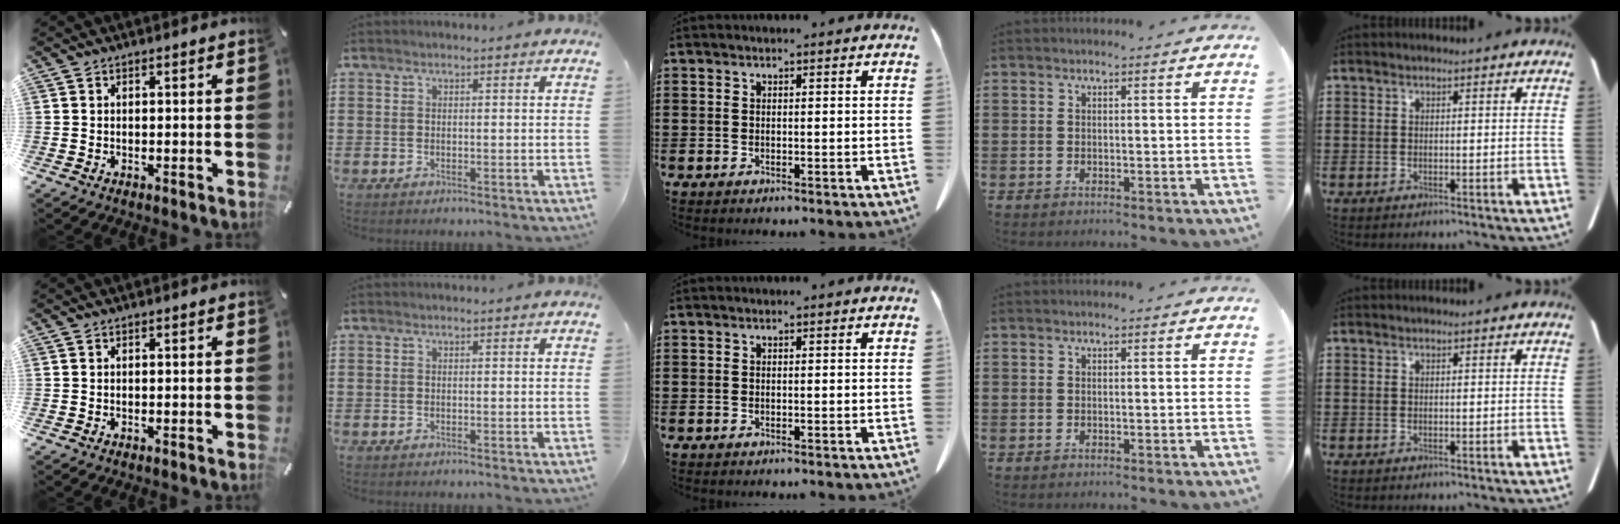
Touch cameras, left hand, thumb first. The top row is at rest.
{}